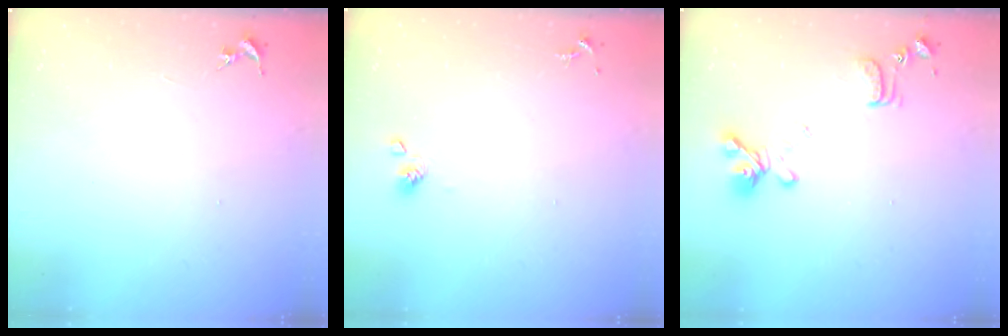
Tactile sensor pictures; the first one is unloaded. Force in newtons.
{"total": 5.5, "press": 5.1, "slide": 2.1}
{"total": 13.5, "press": 13.4, "slide": 1.4}